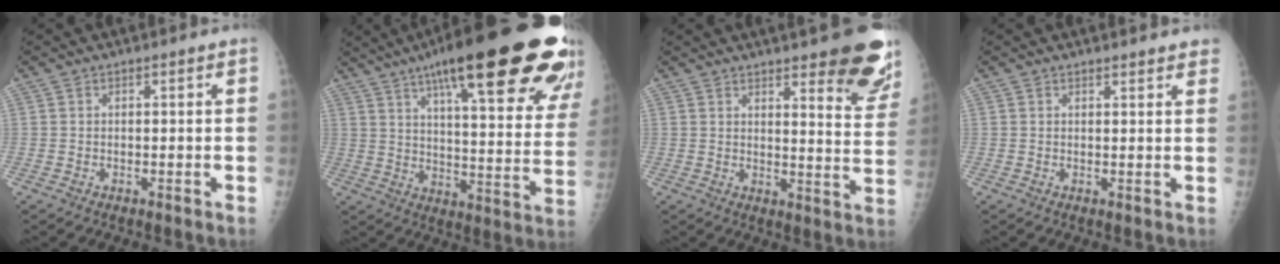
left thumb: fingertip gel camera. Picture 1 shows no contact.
{"total": 32.7, "force": [20.1, 6.9, 24.8], "torque": [-0.276, -0.038, 0.281]}
{"total": 16.6, "force": [11.1, 4.1, 11.6], "torque": [-0.109, -0.070, 0.131]}
{"total": 3.6, "force": [3.3, 0.8, 1.0], "torque": [0.003, -0.012, 0.028]}